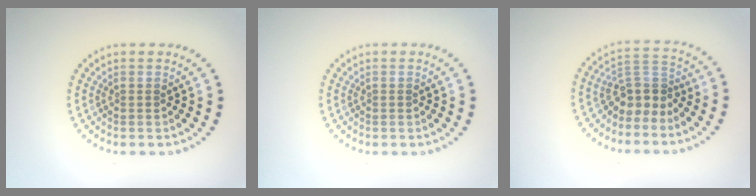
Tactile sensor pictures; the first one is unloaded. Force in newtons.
{"total": 0.0}
{"total": 3.2, "press": 2.5, "slide": 2.0}